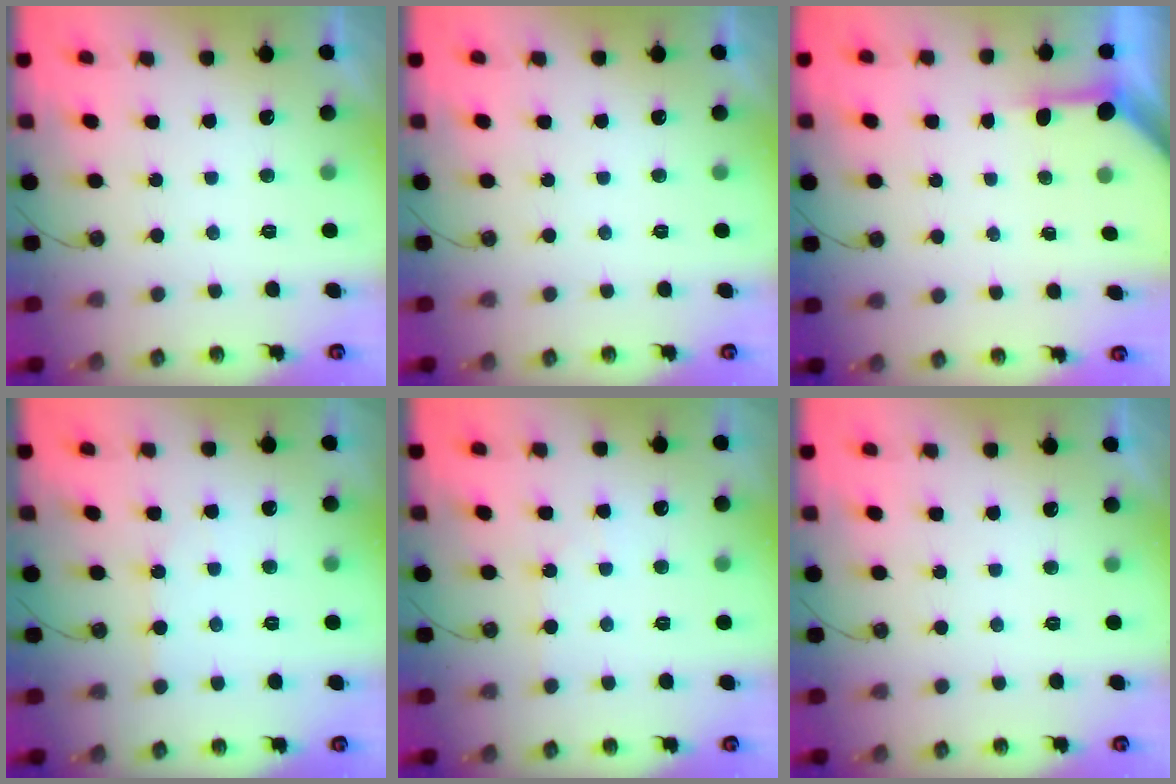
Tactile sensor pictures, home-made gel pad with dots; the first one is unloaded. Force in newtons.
{"total": 0.0}
{"total": 3.7, "press": 3.7, "slide": 0.3}
{"total": 2.9, "press": 2.9, "slide": 0.3}
{"total": 3.2, "press": 3.2, "slide": 0.5}
{"total": 0.0}